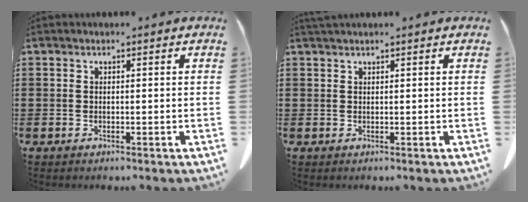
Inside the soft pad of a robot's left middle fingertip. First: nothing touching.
{"total": 0.8, "force": [0.7, 0.0, 0.2], "torque": [-0.007, -0.003, 0.015]}